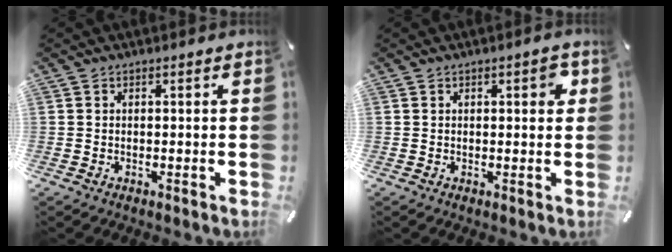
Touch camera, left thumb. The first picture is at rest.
{"total": 3.0, "force": [0.8, 1.2, 2.7], "torque": [-0.029, -0.002, 0.006]}